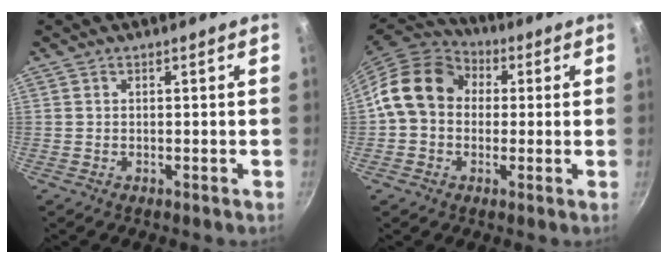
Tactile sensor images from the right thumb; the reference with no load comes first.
{"total": 14.3, "force": [1.7, 11.6, 8.1], "torque": [-0.114, 0.030, 0.013]}